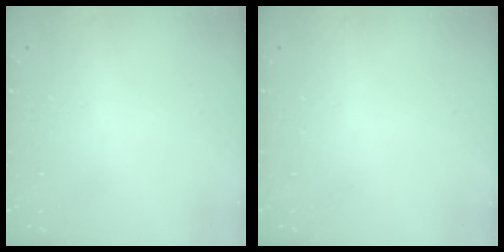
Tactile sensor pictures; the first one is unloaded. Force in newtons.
{"total": 0.0}